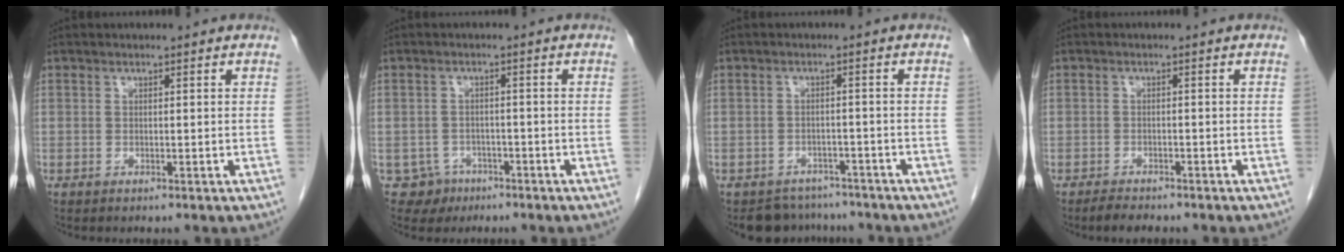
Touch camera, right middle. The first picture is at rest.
{"total": 3.2, "force": [-1.7, 2.7, -0.1], "torque": [0.007, 0.012, -0.022]}
{"total": 5.7, "force": [-5.2, 2.4, -0.5], "torque": [0.013, 0.011, -0.070]}
{"total": 2.4, "force": [-2.1, 0.7, 0.9], "torque": [-0.027, -0.006, -0.033]}